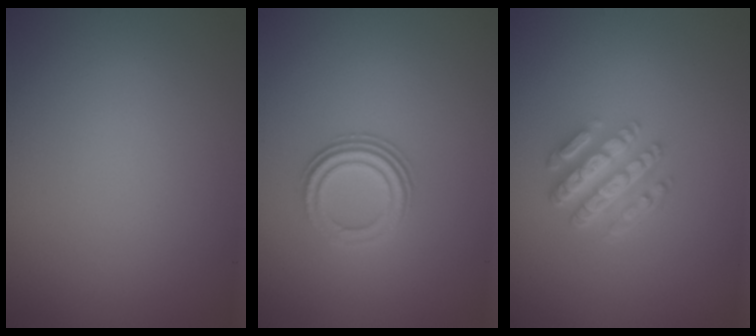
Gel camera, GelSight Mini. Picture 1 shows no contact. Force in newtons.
{"total": 3.0, "press": 2.2, "slide": 2.0}
{"total": 4.8, "press": 3.6, "slide": 3.2}